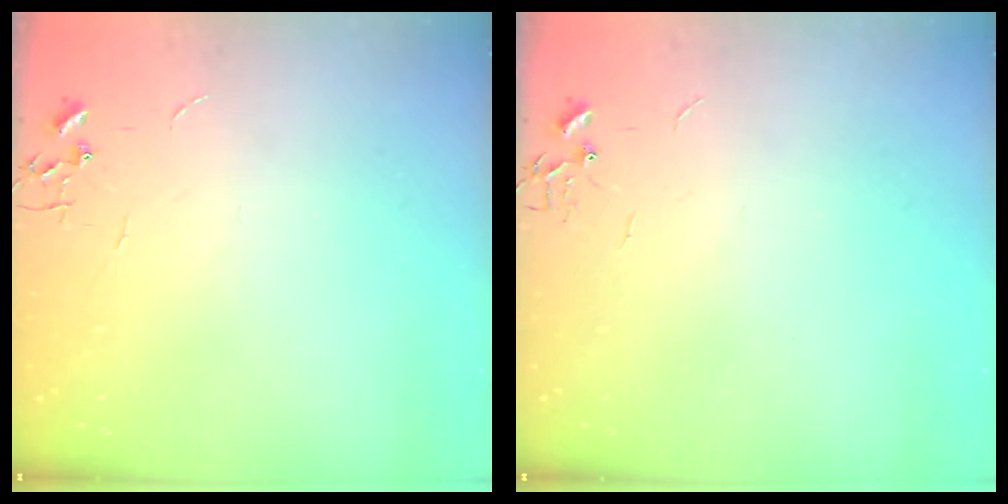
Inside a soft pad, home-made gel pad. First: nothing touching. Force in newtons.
{"total": 0.0}